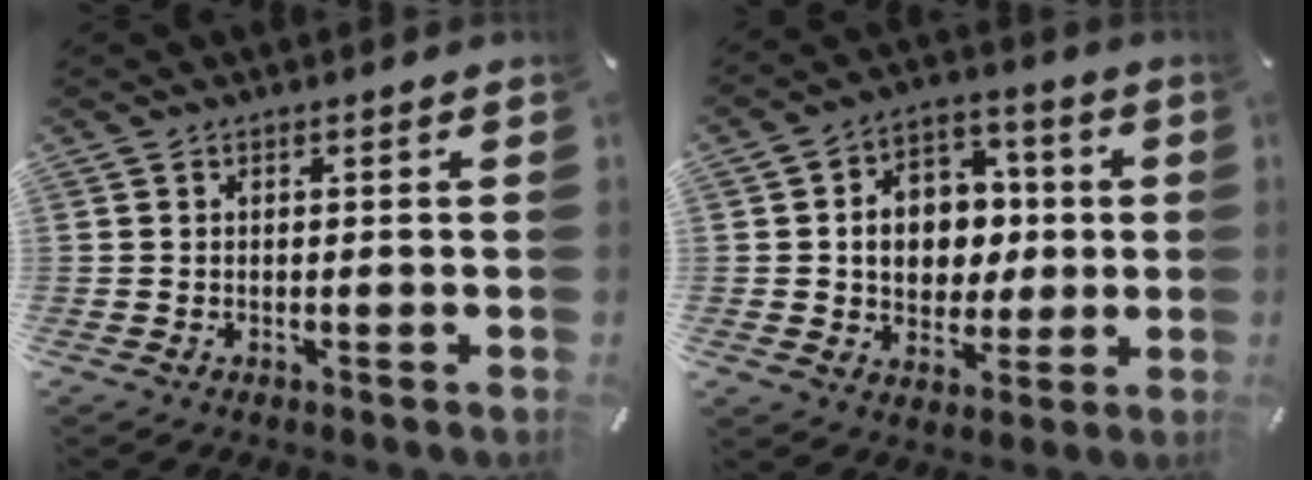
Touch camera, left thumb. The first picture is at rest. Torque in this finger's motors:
{"motor_torque": [1.62, 2.51, 0.32, -0.09, 0.10]}